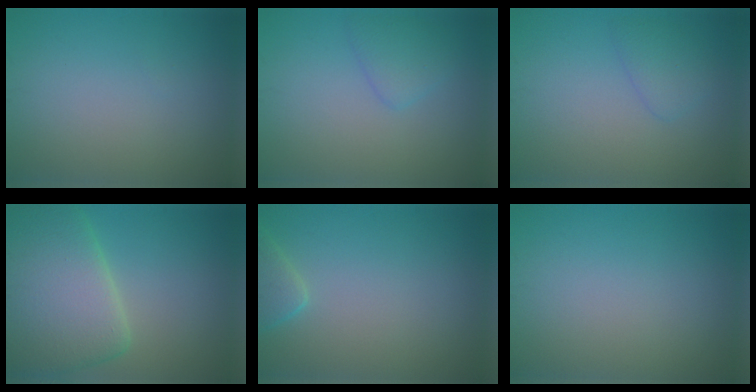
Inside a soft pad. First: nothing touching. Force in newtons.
{"total": 2.0, "press": 2.0, "slide": 0.2}
{"total": 1.8, "press": 1.8, "slide": 0.1}
{"total": 9.2, "press": 9.2, "slide": 0.8}
{"total": 2.0, "press": 2.0, "slide": 0.2}
{"total": 0.0}